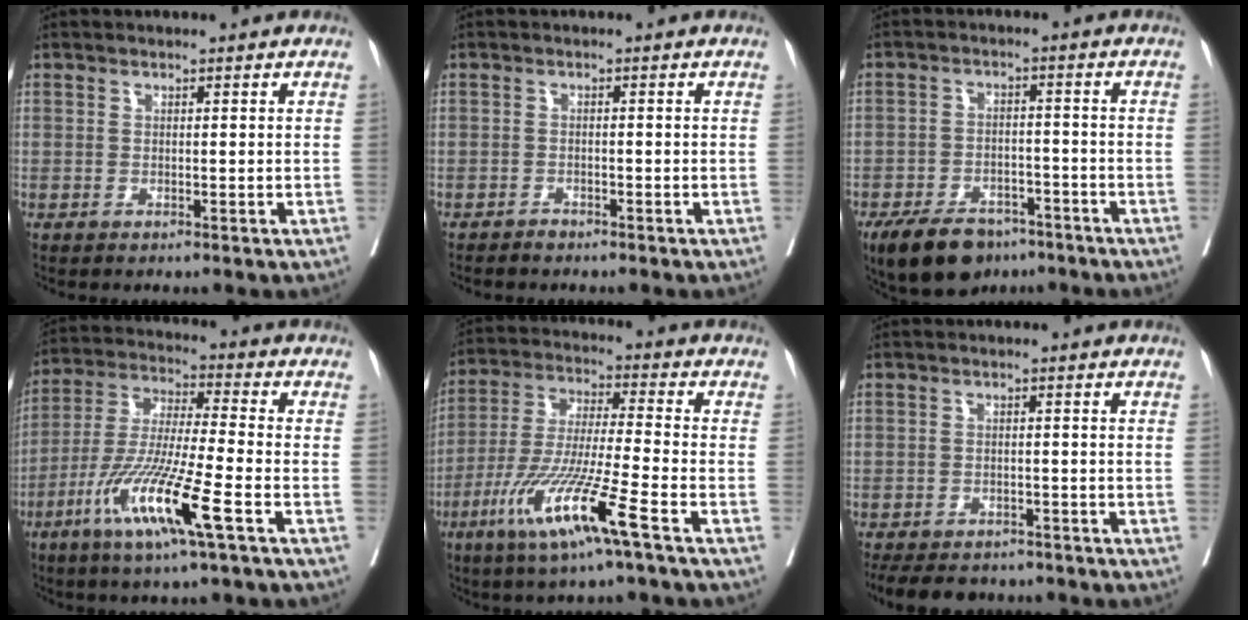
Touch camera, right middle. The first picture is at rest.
{"total": 1.0, "force": [-1.0, 0.3, 0.0], "torque": [-0.001, 0.001, -0.018]}
{"total": 10.4, "force": [-7.5, 5.3, 4.8], "torque": [-0.074, -0.002, -0.121]}
{"total": 14.3, "force": [-6.4, 0.0, 12.8], "torque": [-0.266, -0.027, -0.124]}
{"total": 13.7, "force": [-6.9, -0.6, 11.8], "torque": [-0.245, -0.031, -0.132]}
{"total": 10.3, "force": [-8.7, 4.3, 3.3], "torque": [-0.065, -0.008, -0.117]}